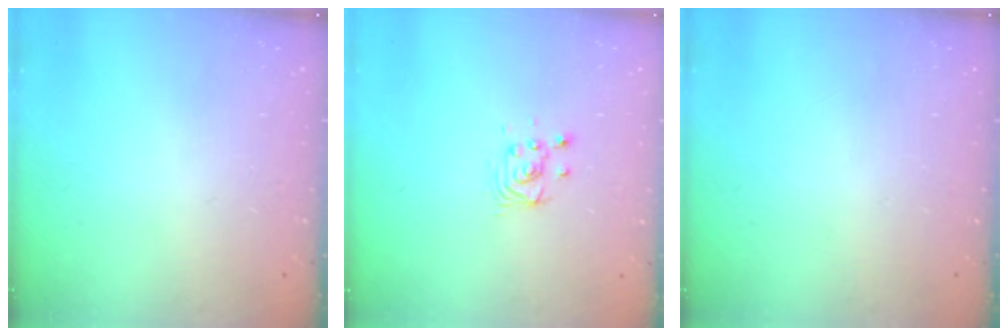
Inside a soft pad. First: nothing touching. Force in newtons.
{"total": 3.4, "press": 3.4, "slide": 0.4}
{"total": 0.0}